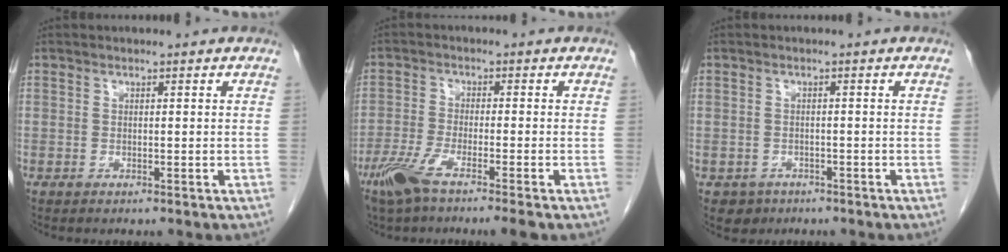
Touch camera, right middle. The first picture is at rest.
{"total": 7.2, "force": [-4.9, 0.2, 5.3], "torque": [-0.104, -0.016, -0.090]}
{"total": 2.5, "force": [-1.4, 2.0, 0.1], "torque": [-0.006, 0.007, -0.015]}